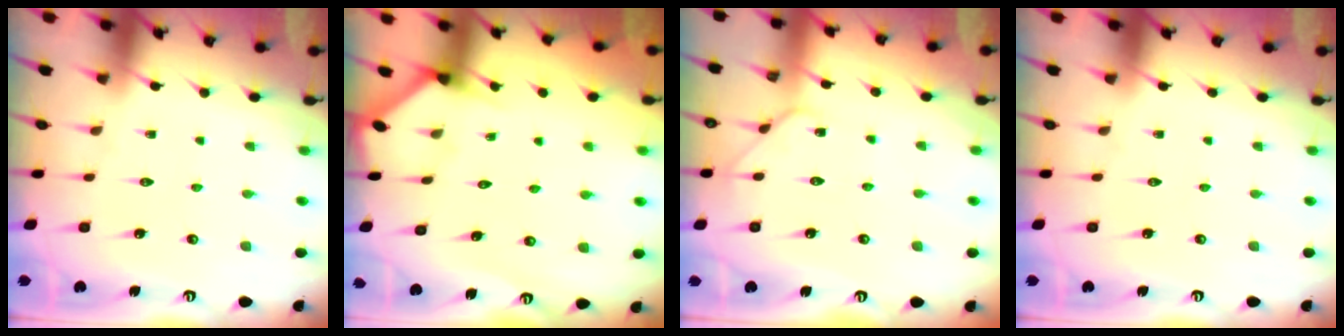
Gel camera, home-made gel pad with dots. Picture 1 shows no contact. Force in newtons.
{"total": 1.7, "press": 1.7, "slide": 0.2}
{"total": 5.7, "press": 5.7, "slide": 0.8}
{"total": 0.0}